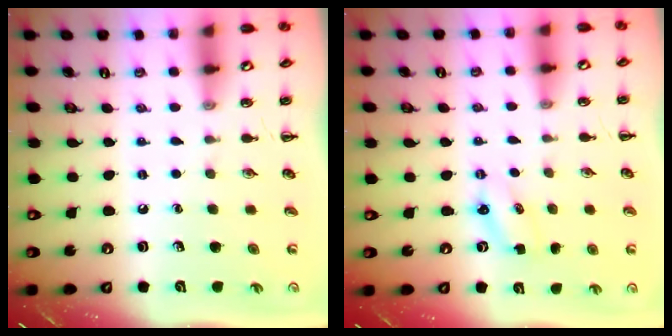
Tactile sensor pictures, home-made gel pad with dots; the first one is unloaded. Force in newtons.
{"total": 2.7, "press": 2.6, "slide": 0.8}